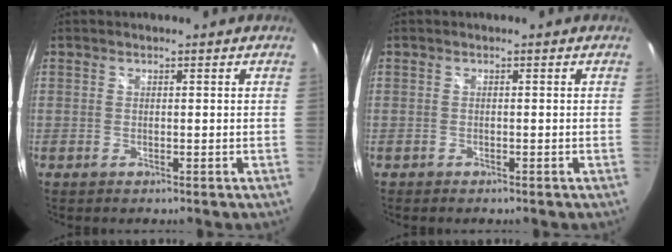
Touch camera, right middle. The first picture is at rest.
{"total": 0.9, "force": [-0.6, 0.6, 0.2], "torque": [-0.007, -0.003, -0.009]}